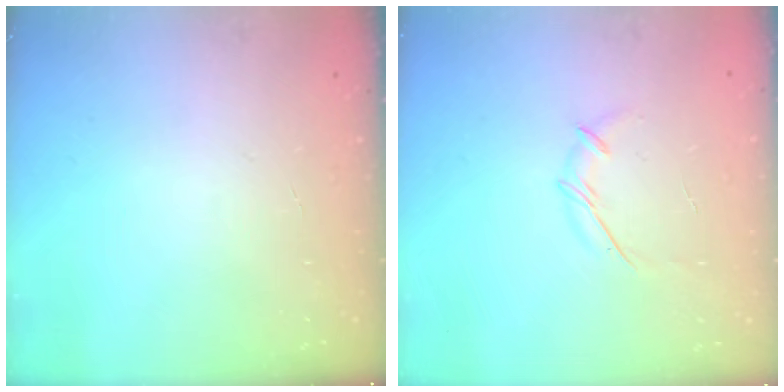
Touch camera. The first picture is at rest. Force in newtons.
{"total": 4.5, "press": 4.3, "slide": 1.0}